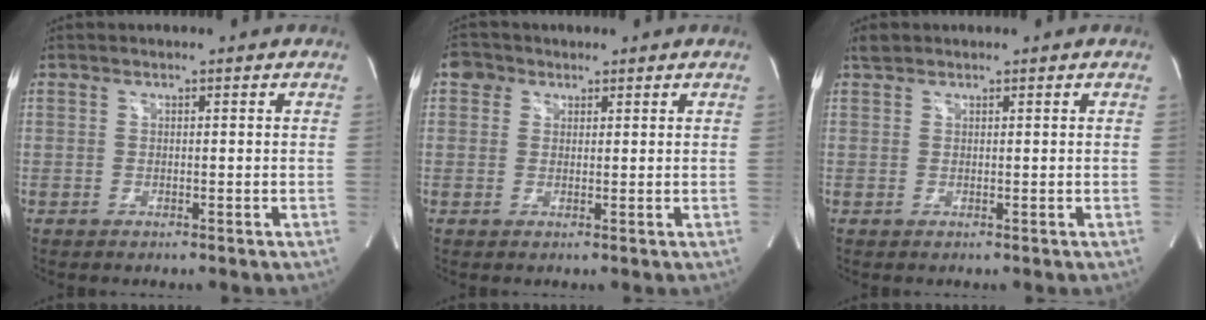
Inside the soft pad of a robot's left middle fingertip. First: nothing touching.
{"total": 2.9, "force": [1.6, 2.3, 0.6], "torque": [-0.013, 0.012, 0.024]}
{"total": 1.2, "force": [1.1, 0.5, 0.2], "torque": [-0.007, 0.011, 0.020]}